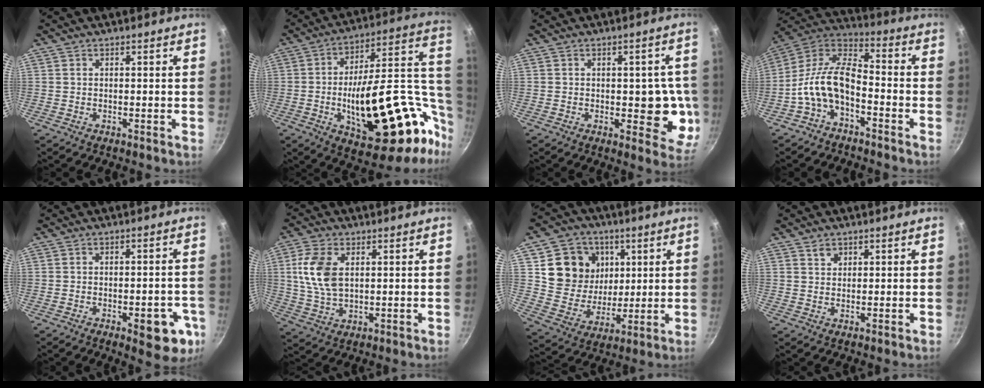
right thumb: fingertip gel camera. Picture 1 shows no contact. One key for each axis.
{"total": 32.9, "fx": -6.4, "fy": 15.3, "fz": 28.4, "tx": -0.376, "ty": 0.036, "tz": -0.074}
{"total": 10.6, "fx": -1.0, "fy": 5.2, "fz": 9.1, "tx": -0.053, "ty": -0.006, "tz": -0.014}
{"total": 12.7, "fx": -4.6, "fy": 6.9, "fz": 9.6, "tx": -0.181, "ty": 0.061, "tz": -0.105}
{"total": 10.2, "fx": -3.9, "fy": 4.5, "fz": 8.3, "tx": -0.065, "ty": 0.018, "tz": -0.043}
{"total": 9.9, "fx": 2.1, "fy": 5.9, "fz": 7.7, "tx": -0.148, "ty": -0.006, "tz": 0.042}
{"total": 14.9, "fx": 4.8, "fy": 12.9, "fz": 5.7, "tx": -0.066, "ty": -0.020, "tz": 0.091}
{"total": 1.9, "fx": 1.1, "fy": 1.4, "fz": 0.7, "tx": -0.005, "ty": -0.001, "tz": 0.018}